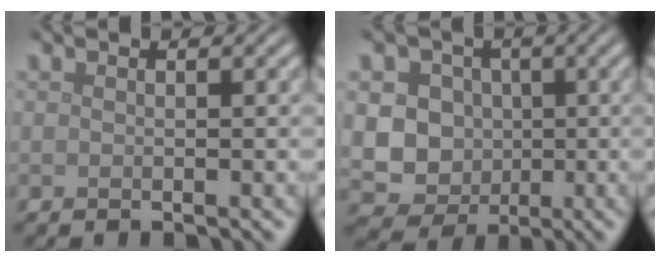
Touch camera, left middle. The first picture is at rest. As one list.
[{"total": 10.8, "force": [0.5, 10.0, 4.0], "torque": [-0.074, 0.019, -0.010]}]